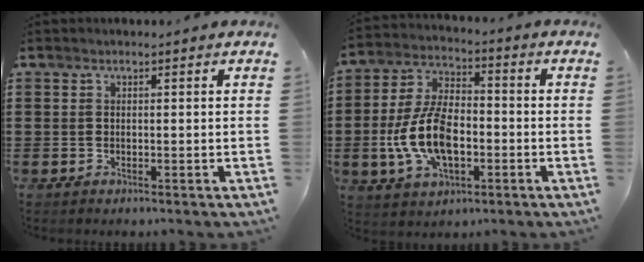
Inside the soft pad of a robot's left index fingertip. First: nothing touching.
{"total": 11.1, "force": [-2.6, 5.9, 9.1], "torque": [-0.214, 0.000, -0.054]}